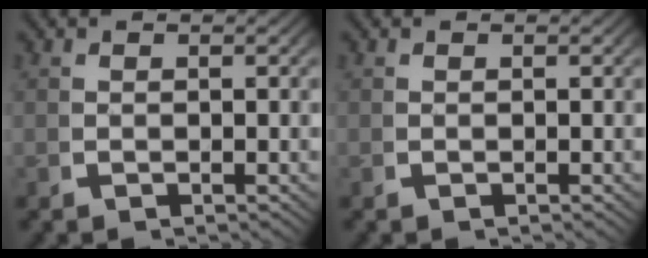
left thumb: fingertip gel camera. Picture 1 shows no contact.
{"total": 0.0}